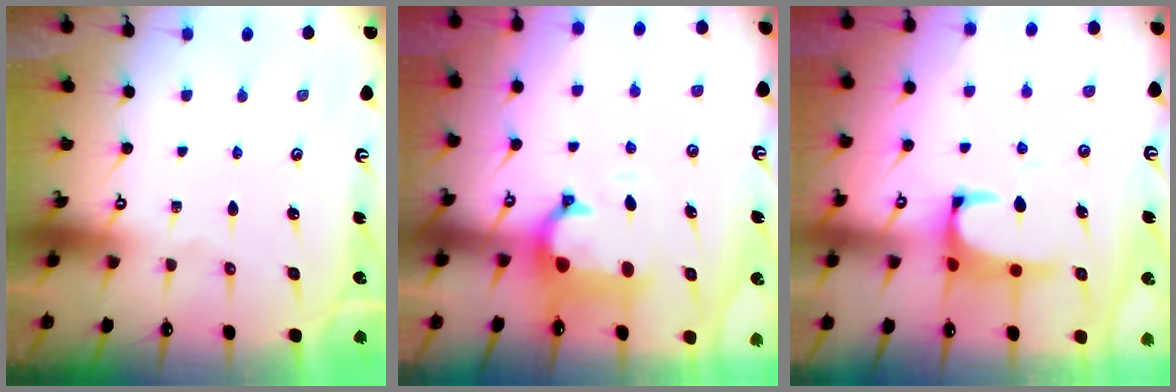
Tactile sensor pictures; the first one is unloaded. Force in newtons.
{"total": 1.9, "press": 1.5, "slide": 1.1}
{"total": 1.7, "press": 1.5, "slide": 0.7}